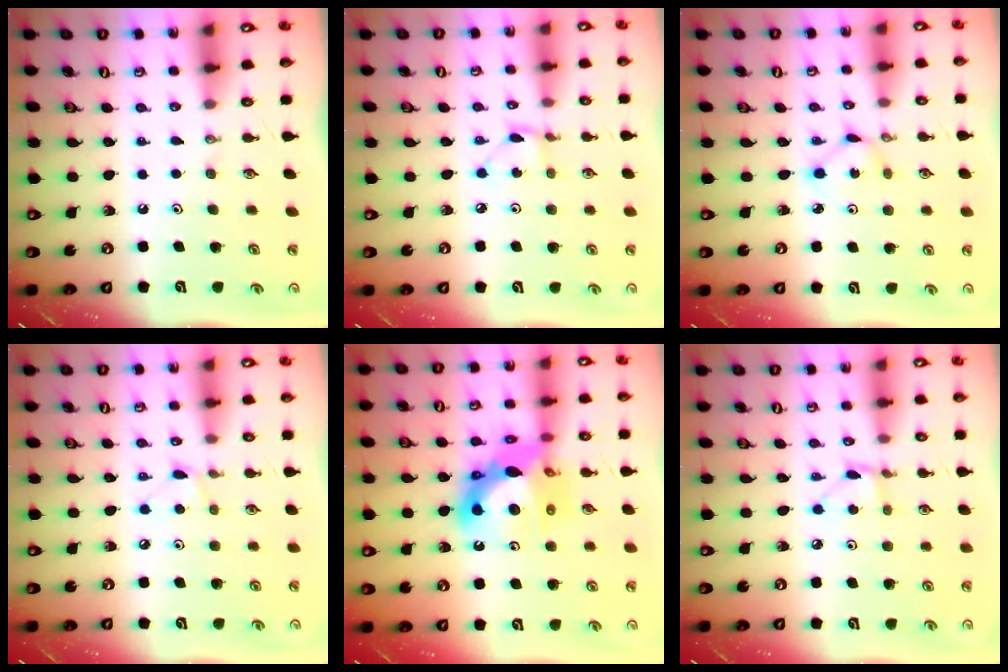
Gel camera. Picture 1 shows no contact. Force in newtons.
{"total": 1.8, "press": 1.8, "slide": 0.1}
{"total": 1.6, "press": 1.6, "slide": 0.2}
{"total": 4.8, "press": 4.7, "slide": 0.6}
{"total": 16.2, "press": 16.1, "slide": 1.6}
{"total": 3.3, "press": 3.3, "slide": 0.4}